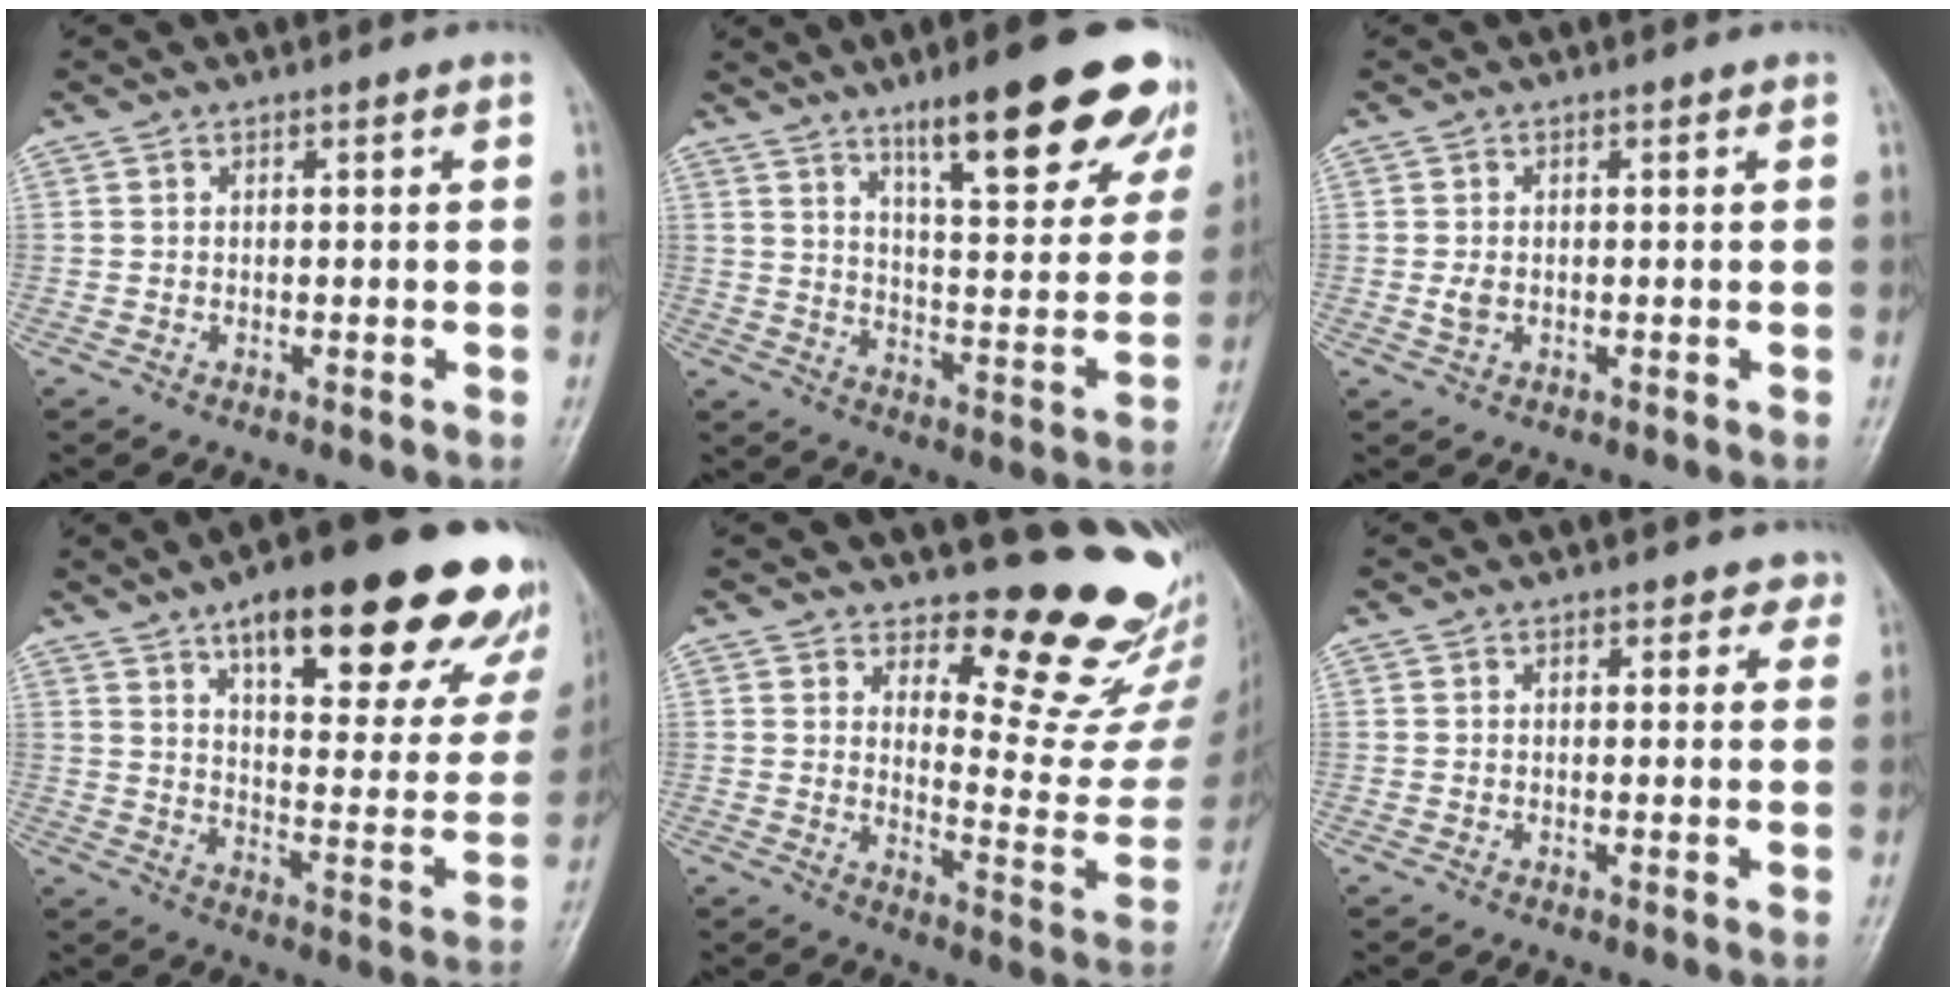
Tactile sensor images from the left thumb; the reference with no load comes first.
{"total": 22.8, "force": [14.3, 5.7, 16.8], "torque": [-0.192, -0.056, 0.209]}
{"total": 1.9, "force": [0.0, 1.3, 1.4], "torque": [-0.024, -0.003, 0.000]}
{"total": 29.1, "force": [18.2, 9.8, 20.6], "torque": [-0.236, -0.053, 0.248]}
{"total": 16.4, "force": [15.0, 4.0, 5.3], "torque": [-0.018, -0.177, 0.185]}
{"total": 2.0, "force": [1.4, 1.4, 0.6], "torque": [0.021, -0.005, 0.006]}